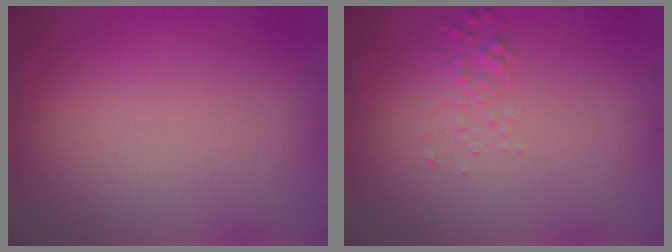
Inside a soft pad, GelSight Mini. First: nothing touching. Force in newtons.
{"total": 1.1, "press": 1.1, "slide": 0.0}